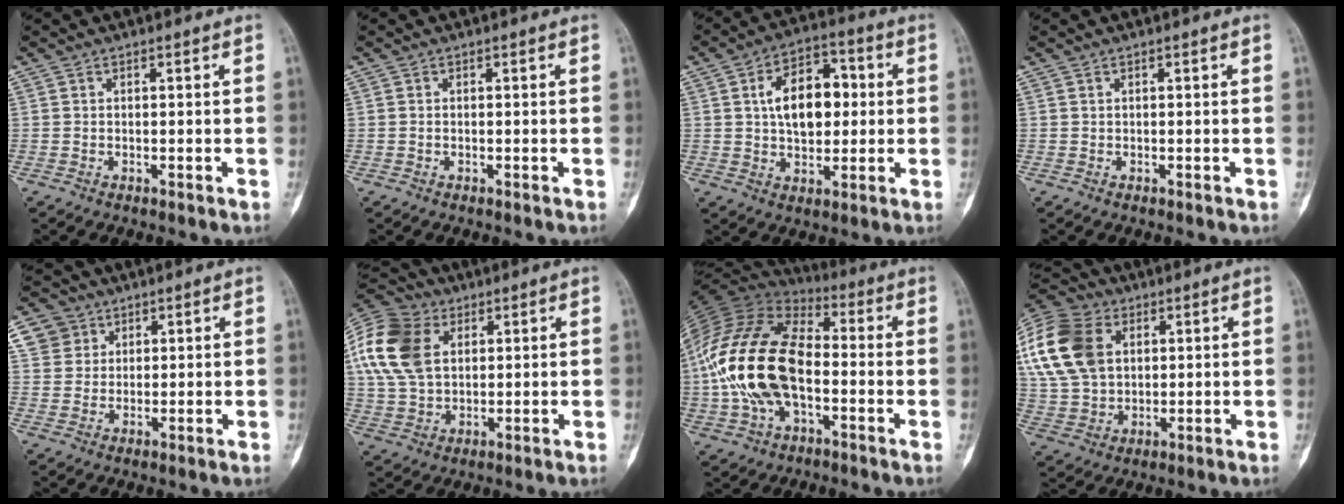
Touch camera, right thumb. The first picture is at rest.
{"total": 0.0}
{"total": 12.6, "force": [1.6, 7.8, 9.8], "torque": [-0.128, 0.018, 0.022]}
{"total": 0.0}
{"total": 6.3, "force": [2.6, 5.6, 0.9], "torque": [0.010, 0.000, 0.049]}
{"total": 17.2, "force": [5.0, 12.0, 11.2], "torque": [-0.229, 0.007, 0.090]}
{"total": 21.8, "force": [-2.1, 12.7, 17.6], "torque": [-0.359, 0.023, -0.043]}
{"total": 19.9, "force": [5.6, 14.2, 12.7], "torque": [-0.264, 0.011, 0.103]}